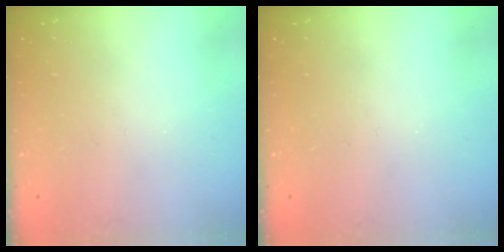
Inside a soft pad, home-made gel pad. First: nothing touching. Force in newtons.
{"total": 0.0}